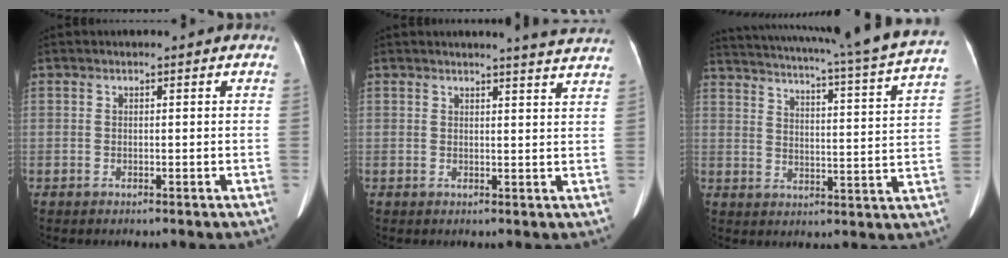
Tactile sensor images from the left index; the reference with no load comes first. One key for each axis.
{"total": 6.3, "fx": 6.0, "fy": -0.6, "fz": 1.9, "tx": -0.026, "ty": -0.009, "tz": 0.050}
{"total": 25.0, "fx": 21.5, "fy": -0.3, "fz": 12.8, "tx": -0.209, "ty": -0.039, "tz": 0.273}